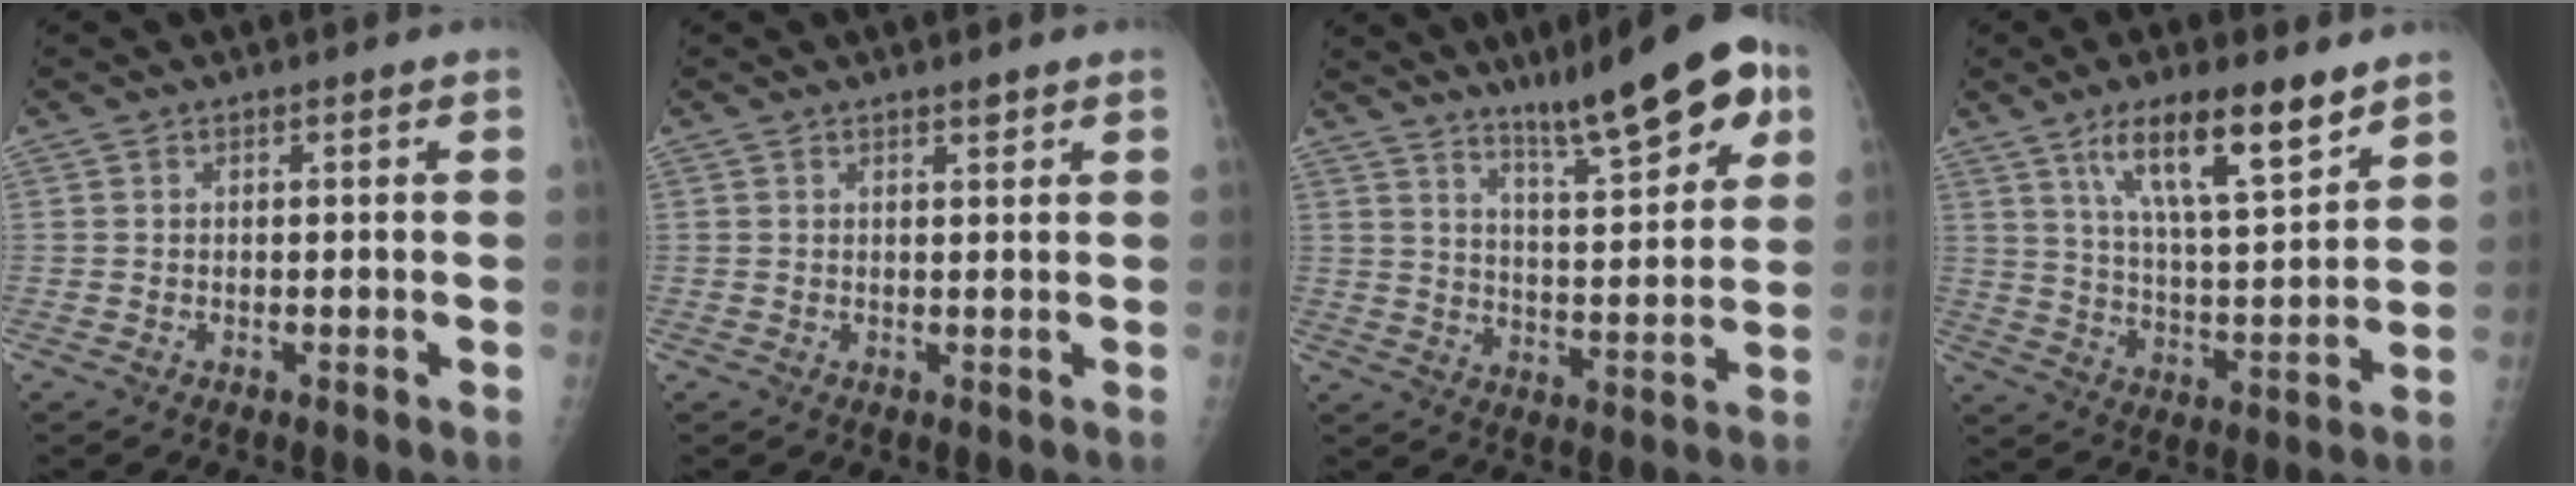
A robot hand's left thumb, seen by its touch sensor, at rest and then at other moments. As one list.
[{"total": 1.3, "force": [0.9, 0.3, 0.8], "torque": [-0.009, -0.005, 0.015]}, {"total": 16.0, "force": [9.6, 3.5, 12.4], "torque": [-0.154, -0.038, 0.150]}, {"total": 14.9, "force": [9.3, 3.7, 11.0], "torque": [-0.167, -0.047, 0.165]}]